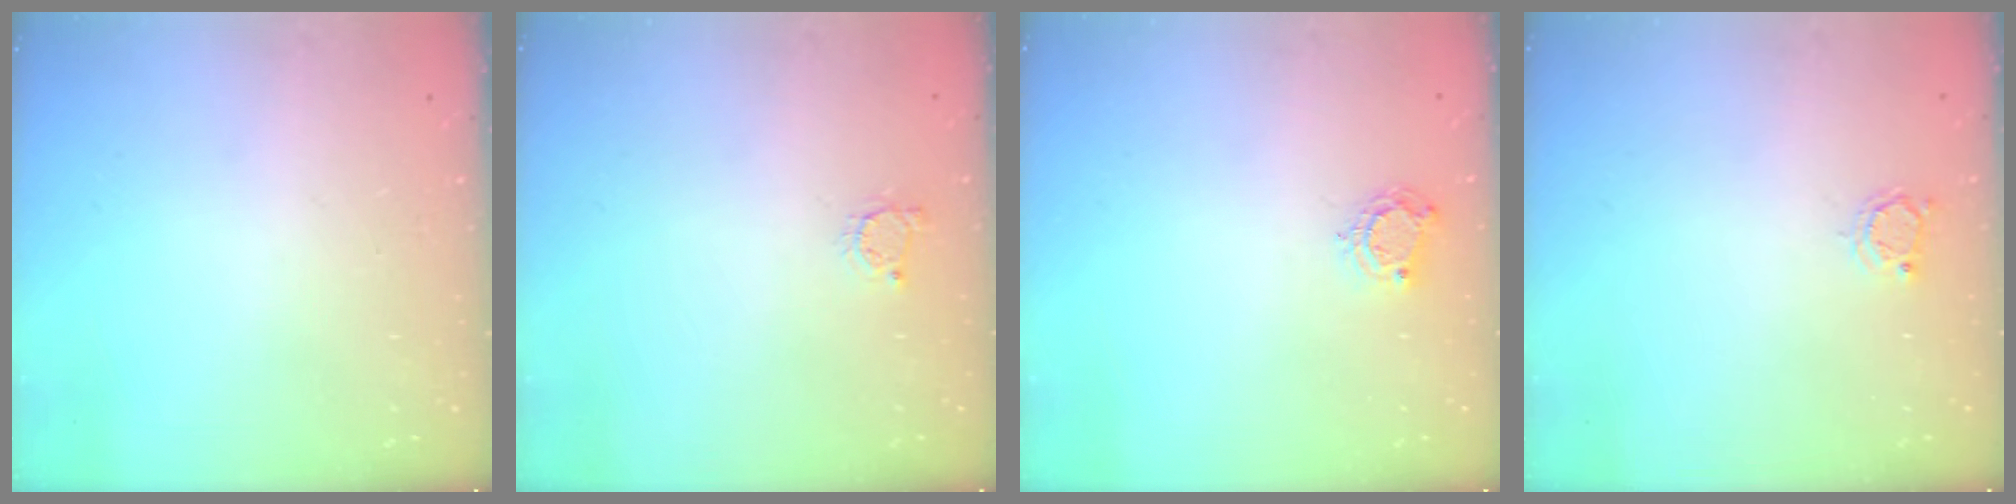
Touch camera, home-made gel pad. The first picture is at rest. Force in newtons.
{"total": 2.2, "press": 2.2, "slide": 0.4}
{"total": 6.2, "press": 6.1, "slide": 0.4}
{"total": 3.0, "press": 3.0, "slide": 0.4}